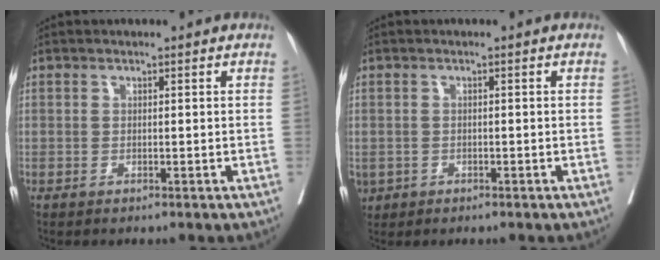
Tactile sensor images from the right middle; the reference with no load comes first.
{"total": 2.5, "force": [-0.9, 2.0, 1.1], "torque": [-0.028, -0.002, -0.012]}